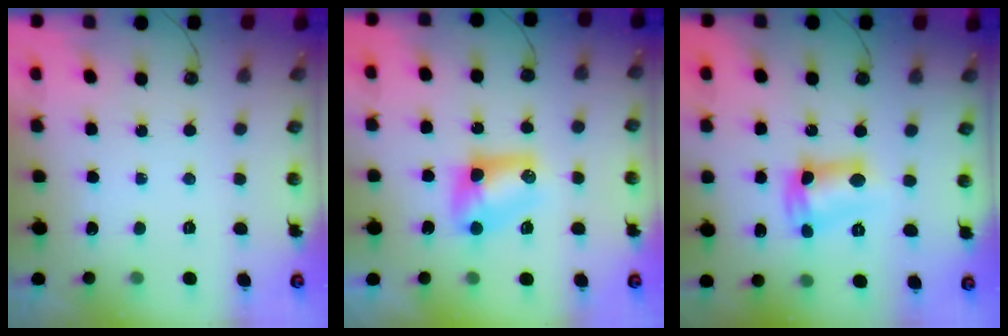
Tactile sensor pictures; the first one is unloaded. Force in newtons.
{"total": 7.3, "press": 7.3, "slide": 0.7}
{"total": 10.6, "press": 10.6, "slide": 0.8}